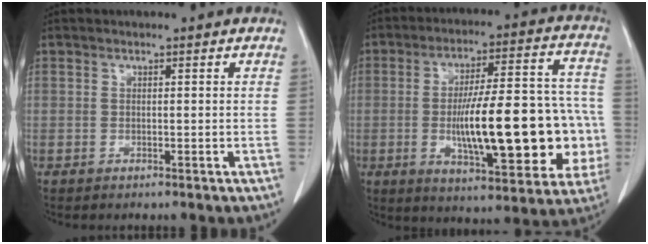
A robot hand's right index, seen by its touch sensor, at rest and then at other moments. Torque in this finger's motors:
{"motor_torque": [1.55, -0.59, 0.94, 0.21]}